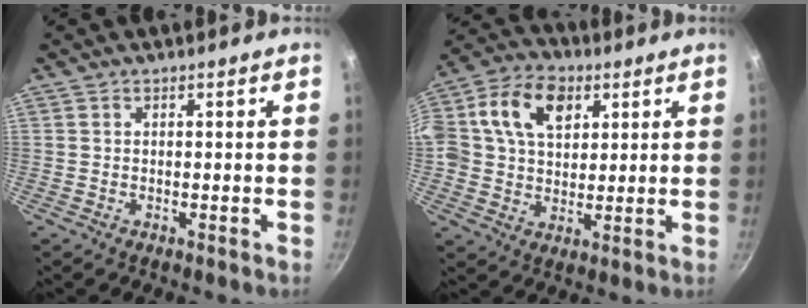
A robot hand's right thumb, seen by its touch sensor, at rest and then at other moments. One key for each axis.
{"total": 15.0, "fx": 4.6, "fy": 10.8, "fz": 9.4, "tx": -0.150, "ty": 0.011, "tz": 0.067}